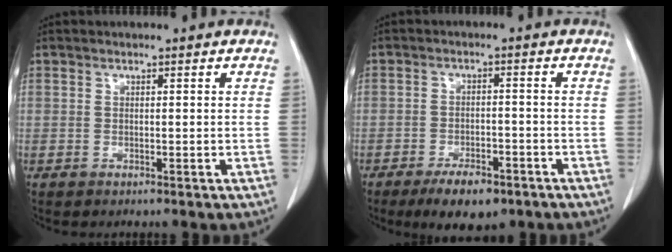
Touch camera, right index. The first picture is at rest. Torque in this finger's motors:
{"motor_torque": [0.08, -0.23, 0.11, 0.00]}